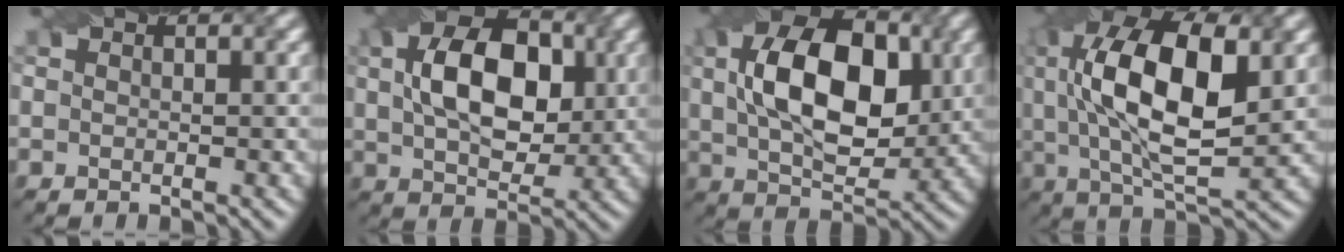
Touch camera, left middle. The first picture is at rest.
{"total": 9.7, "force": [1.6, 5.9, 7.5], "torque": [-0.129, 0.011, 0.025]}
{"total": 11.9, "force": [2.0, 6.9, 9.5], "torque": [-0.163, 0.012, 0.032]}
{"total": 13.2, "force": [2.3, 5.8, 11.7], "torque": [-0.213, 0.011, 0.038]}